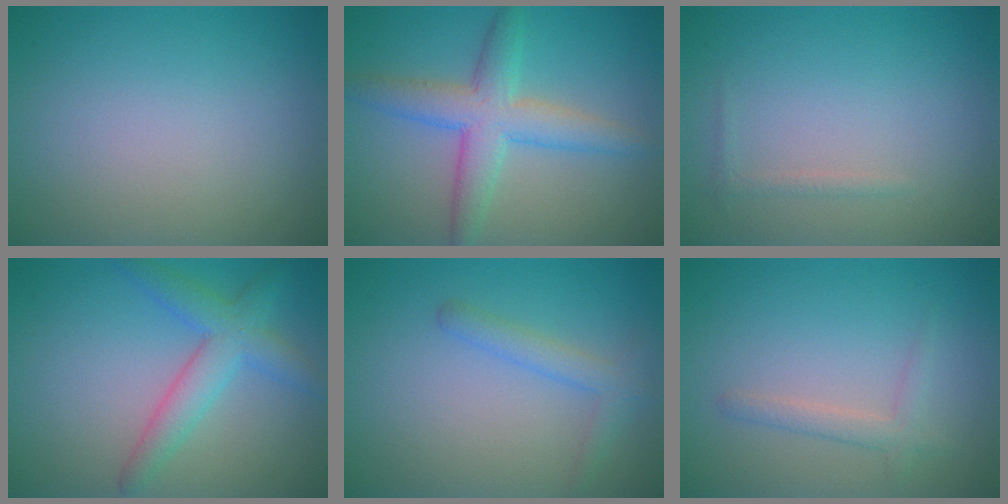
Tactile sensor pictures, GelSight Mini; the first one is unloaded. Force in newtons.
{"total": 5.3, "press": 5.3, "slide": 0.0}
{"total": 0.7, "press": 0.7, "slide": 0.0}
{"total": 2.9, "press": 2.9, "slide": 0.2}
{"total": 2.0, "press": 2.0, "slide": 0.2}
{"total": 1.8, "press": 1.7, "slide": 0.1}